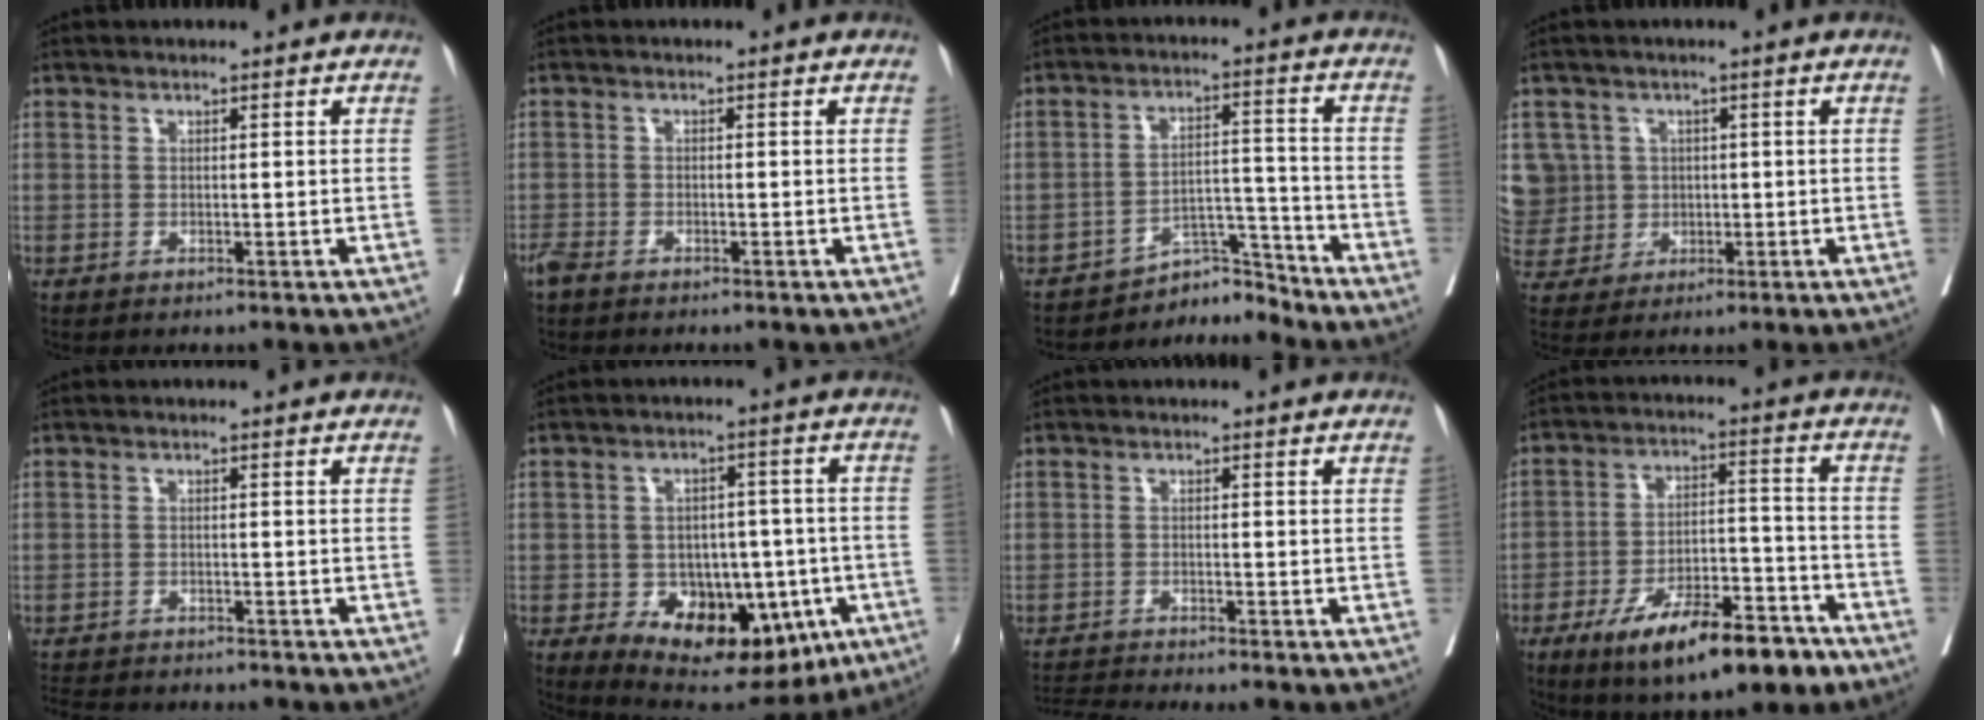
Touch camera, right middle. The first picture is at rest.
{"total": 2.0, "force": [-1.8, 0.5, 0.8], "torque": [-0.016, -0.004, -0.036]}
{"total": 5.3, "force": [-5.2, 0.3, -1.3], "torque": [0.028, 0.040, -0.080]}
{"total": 7.9, "force": [1.2, 7.8, -0.1], "torque": [-0.004, 0.031, 0.037]}
{"total": 9.2, "force": [-8.5, 1.7, 3.0], "torque": [-0.049, -0.007, -0.120]}
{"total": 21.5, "force": [-7.5, 12.9, 15.4], "torque": [-0.263, 0.010, -0.090]}
{"total": 4.1, "force": [-3.7, -1.6, 0.4], "torque": [-0.006, -0.015, -0.064]}
{"total": 15.7, "force": [-10.1, 5.0, 11.1], "torque": [-0.161, 0.006, -0.157]}